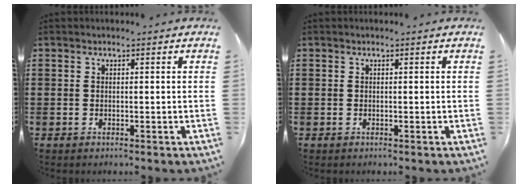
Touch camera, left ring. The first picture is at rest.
{"total": 0.0}